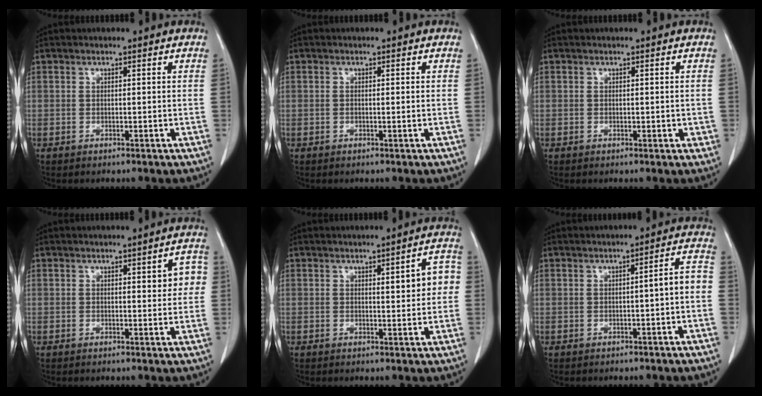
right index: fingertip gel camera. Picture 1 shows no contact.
{"total": 0.9, "force": [0.0, 0.2, 0.9], "torque": [-0.020, -0.002, 0.001]}
{"total": 1.2, "force": [0.0, 0.7, 0.9], "torque": [-0.010, -0.002, 0.001]}
{"total": 3.6, "force": [0.6, 1.3, 3.3], "torque": [-0.030, 0.009, 0.006]}
{"total": 5.0, "force": [0.7, 1.4, 4.8], "torque": [-0.056, 0.014, 0.009]}
{"total": 3.7, "force": [-0.9, 0.4, 3.6], "torque": [-0.043, 0.016, -0.012]}